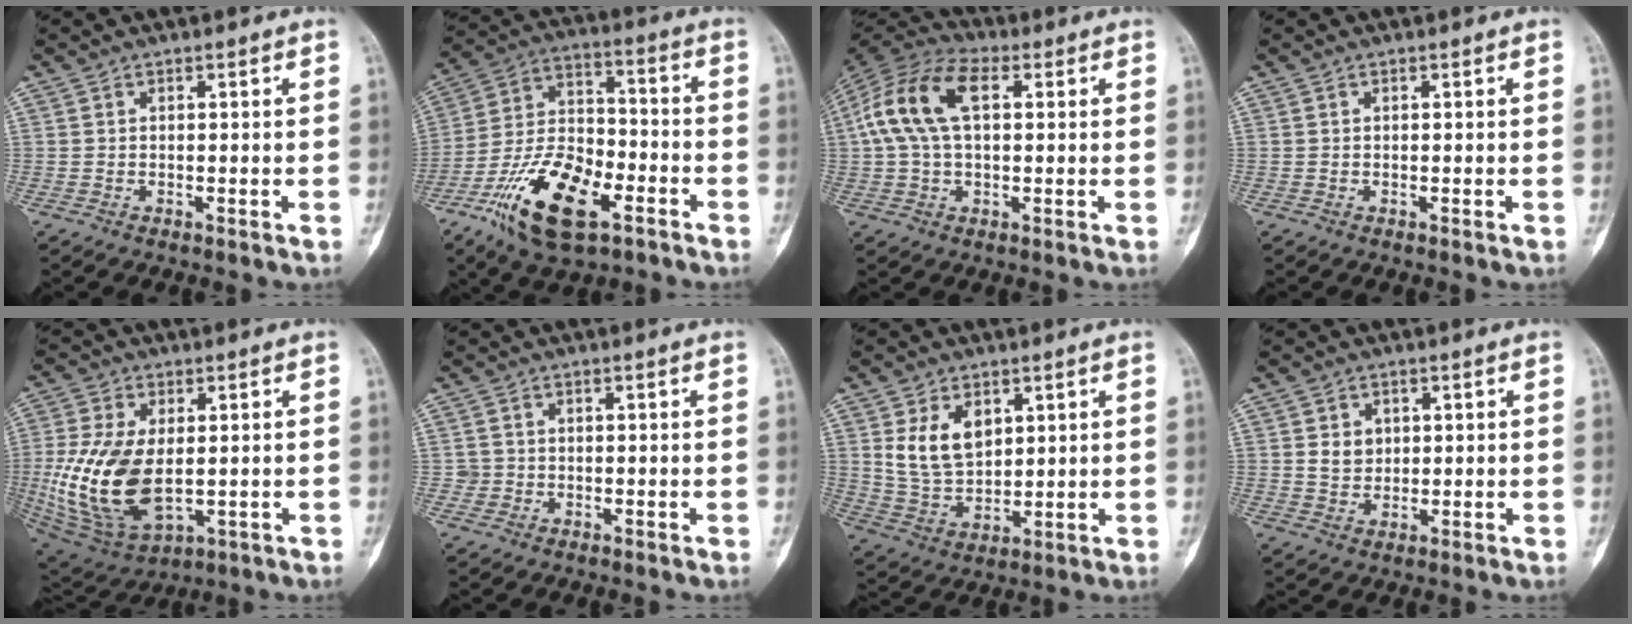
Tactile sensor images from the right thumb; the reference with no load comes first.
{"total": 18.6, "force": [-9.3, 8.7, 13.6], "torque": [-0.245, 0.051, -0.166]}
{"total": 13.7, "force": [2.8, 7.8, 10.9], "torque": [-0.223, 0.032, 0.048]}
{"total": 0.0}
{"total": 18.2, "force": [-0.8, 10.2, 15.0], "torque": [-0.308, -0.016, 0.005]}
{"total": 1.5, "force": [-0.3, 1.5, -0.2], "torque": [0.015, 0.008, -0.008]}
{"total": 9.5, "force": [3.5, 6.3, 6.2], "torque": [-0.093, -0.018, 0.081]}
{"total": 3.8, "force": [0.9, 3.3, 1.8], "torque": [-0.012, -0.004, 0.019]}